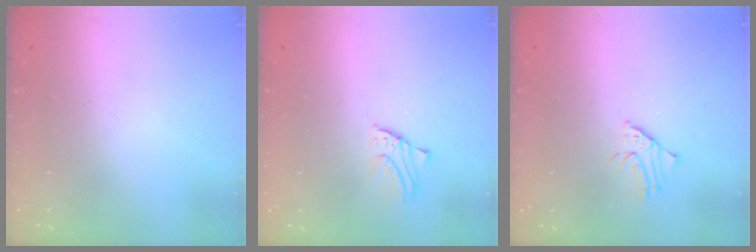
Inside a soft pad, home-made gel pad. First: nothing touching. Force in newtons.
{"total": 0.9, "press": 0.9, "slide": 0.1}
{"total": 1.9, "press": 1.9, "slide": 0.1}